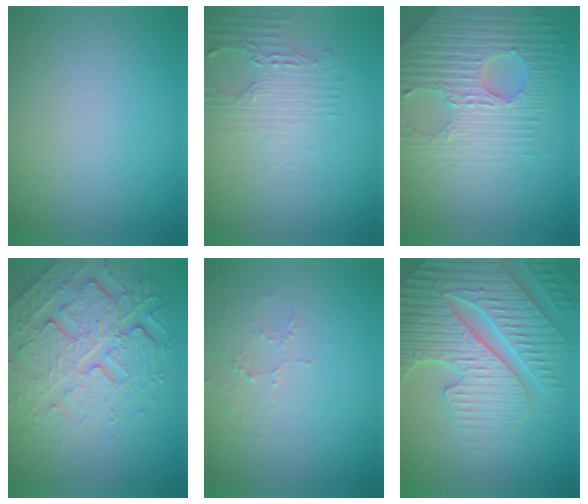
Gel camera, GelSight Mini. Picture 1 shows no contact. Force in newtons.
{"total": 2.7, "press": 2.4, "slide": 1.3}
{"total": 7.0, "press": 5.2, "slide": 4.6}
{"total": 6.6, "press": 5.4, "slide": 3.9}
{"total": 1.5, "press": 1.5, "slide": 0.2}
{"total": 7.6, "press": 7.4, "slide": 1.7}